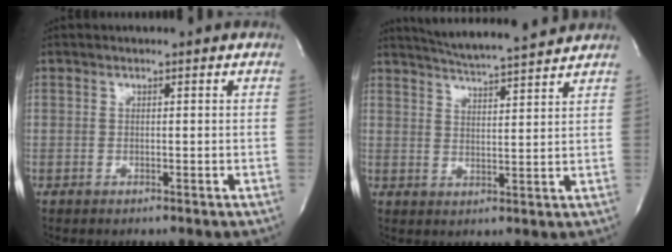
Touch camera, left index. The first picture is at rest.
{"total": 11.2, "force": [10.5, -0.2, 3.9], "torque": [-0.074, 0.007, 0.152]}